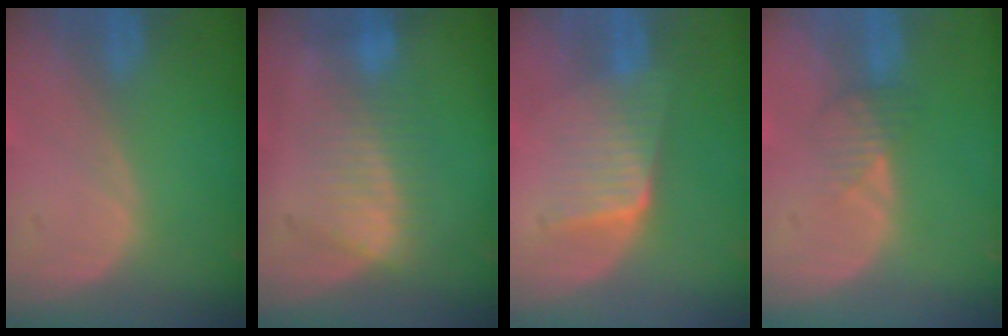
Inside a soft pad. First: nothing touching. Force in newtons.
{"total": 6.7, "press": 6.3, "slide": 2.1}
{"total": 6.7, "press": 6.0, "slide": 3.1}
{"total": 2.4, "press": 2.4, "slide": 0.1}